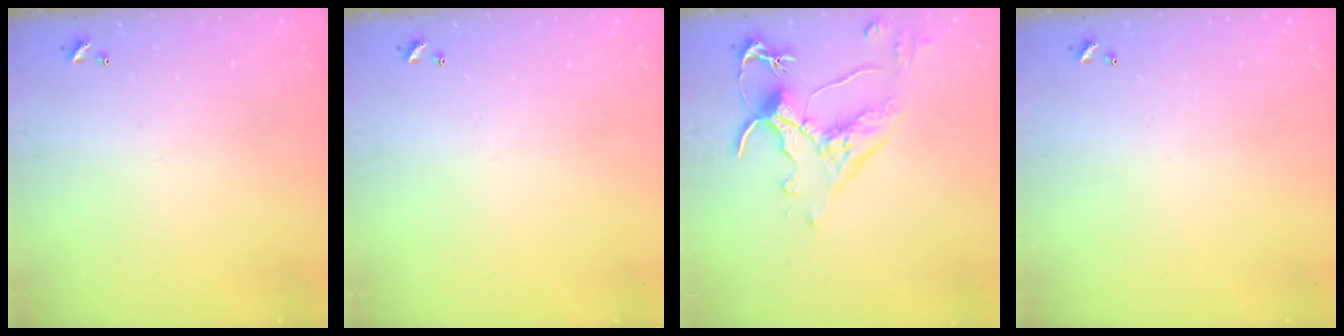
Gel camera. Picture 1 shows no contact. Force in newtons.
{"total": 0.0}
{"total": 2.5, "press": 2.1, "slide": 1.4}
{"total": 0.0}